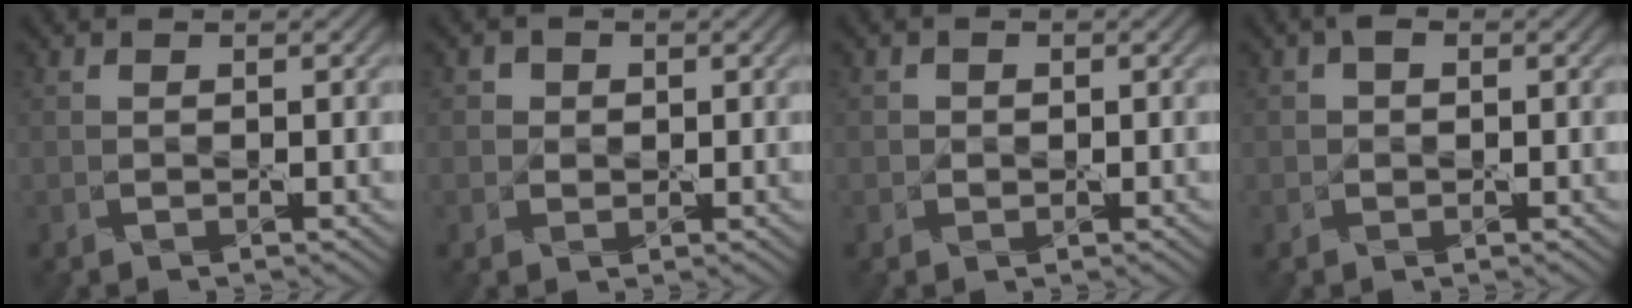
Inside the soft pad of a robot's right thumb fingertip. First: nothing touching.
{"total": 1.9, "force": [0.6, 1.8, 0.2], "torque": [-0.003, 0.001, 0.003]}
{"total": 1.0, "force": [0.1, 1.0, -0.1], "torque": [0.008, 0.002, 0.000]}
{"total": 1.3, "force": [0.4, 1.0, 0.6], "torque": [-0.010, 0.006, -0.001]}